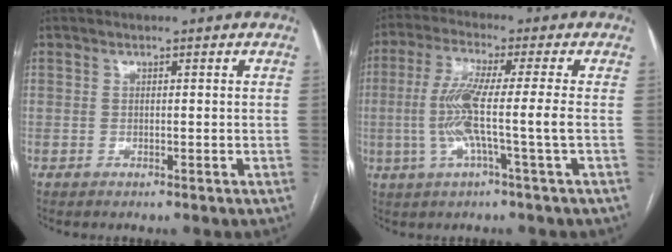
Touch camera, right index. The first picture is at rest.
{"total": 8.6, "force": [-1.3, -0.9, 8.5], "torque": [-0.172, 0.002, -0.027]}